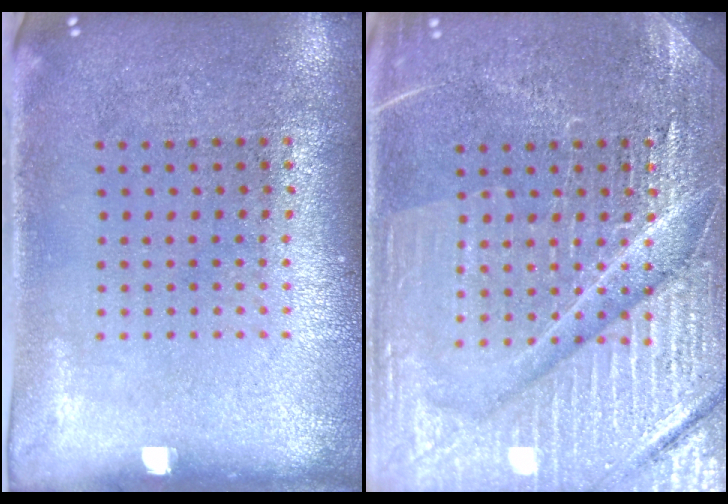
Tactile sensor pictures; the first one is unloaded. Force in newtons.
{"total": 7.4, "press": 7.4, "slide": 1.0}